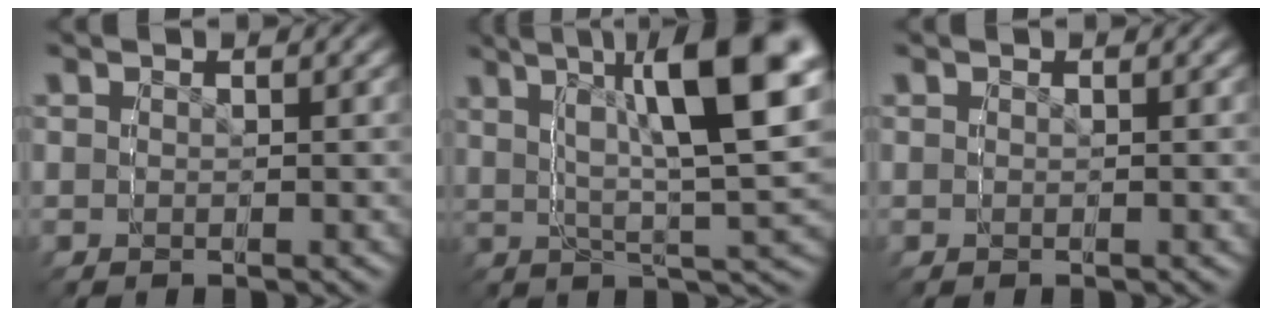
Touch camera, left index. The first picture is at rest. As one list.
[{"total": 8.1, "force": [4.5, -0.5, 6.7], "torque": [-0.102, 0.052, 0.055]}, {"total": 0.0}]